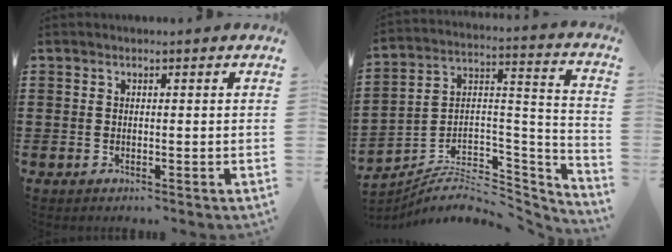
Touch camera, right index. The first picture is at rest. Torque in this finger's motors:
{"motor_torque": [-0.19, -0.13, -1.05, -0.21]}